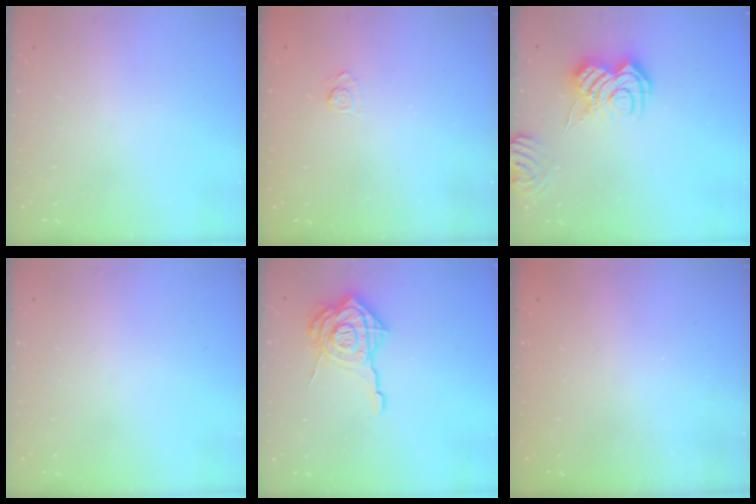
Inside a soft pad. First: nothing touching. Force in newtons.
{"total": 2.7, "press": 2.3, "slide": 1.4}
{"total": 9.5, "press": 9.5, "slide": 1.0}
{"total": 0.0}
{"total": 15.4, "press": 15.3, "slide": 1.5}
{"total": 2.6, "press": 2.5, "slide": 0.8}